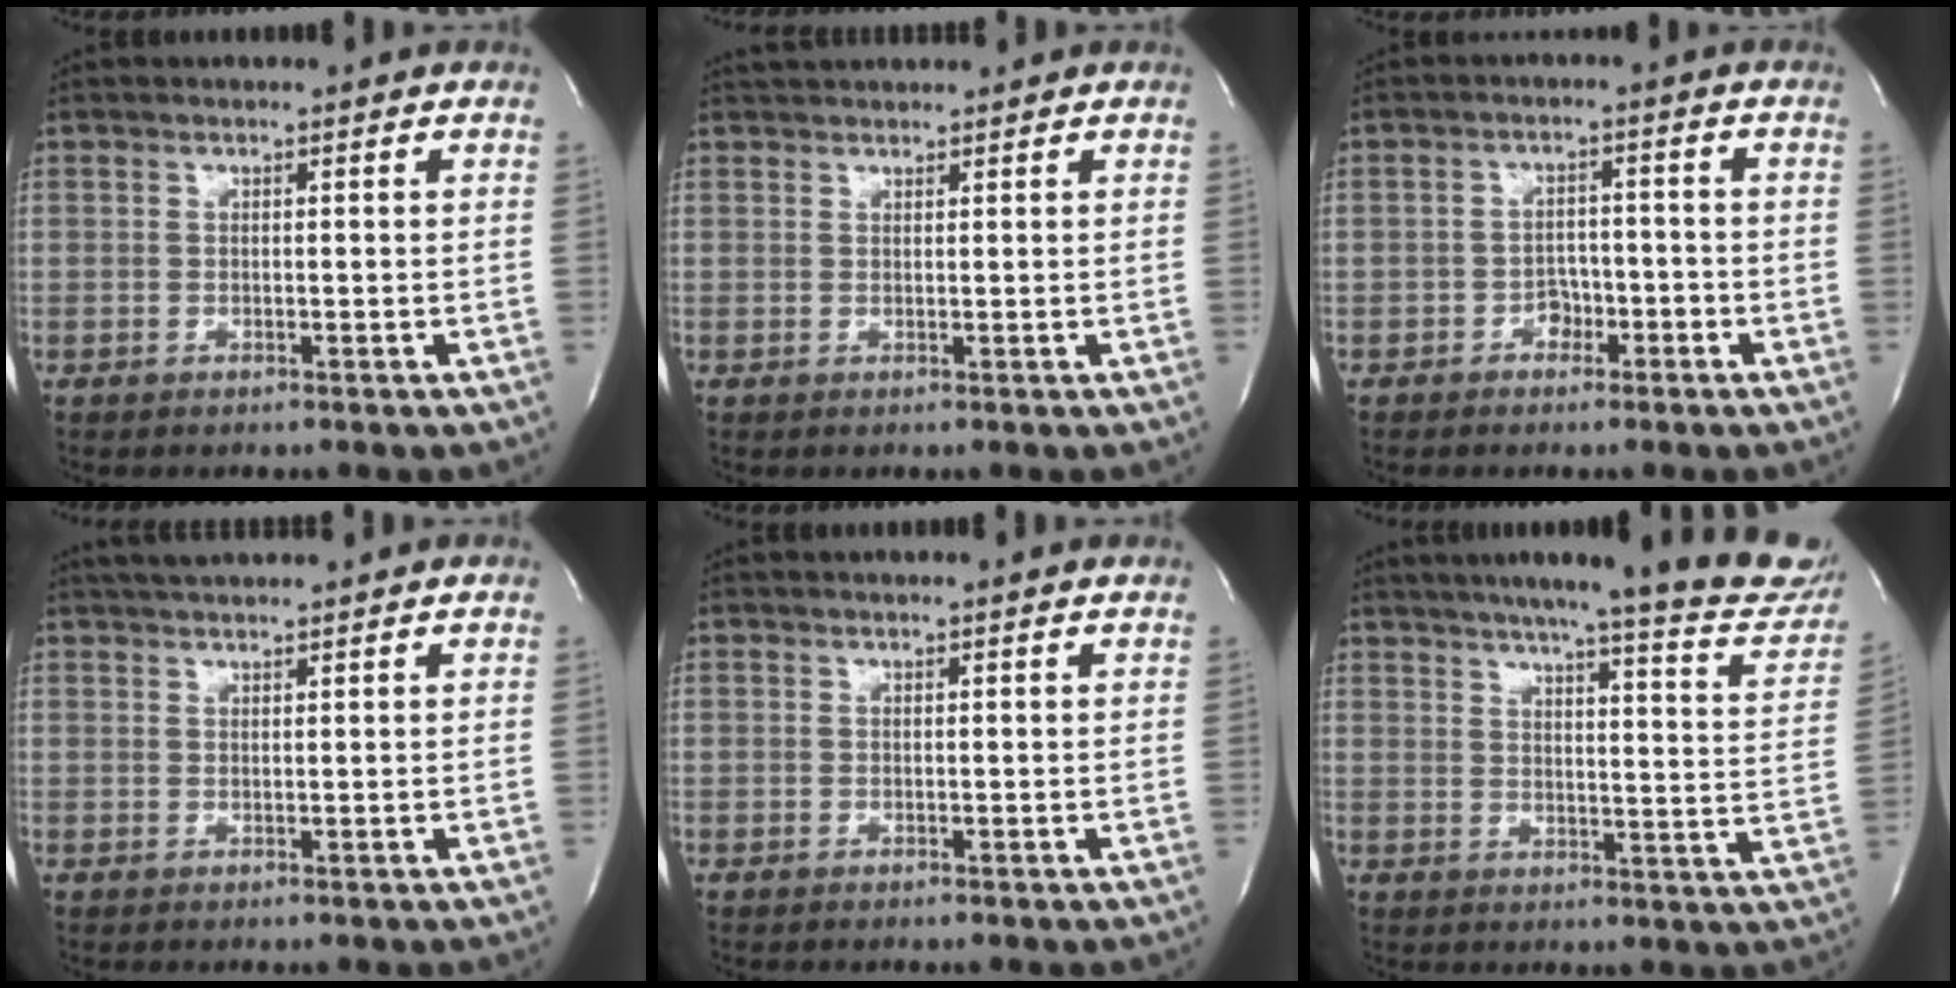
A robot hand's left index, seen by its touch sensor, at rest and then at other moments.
{"total": 2.5, "force": [2.5, 0.2, 0.6], "torque": [-0.009, 0.026, 0.043]}
{"total": 3.2, "force": [-2.2, 2.0, 1.3], "torque": [-0.011, 0.004, -0.036]}
{"total": 3.7, "force": [3.2, -0.3, 1.8], "torque": [-0.028, 0.021, 0.057]}
{"total": 0.5, "force": [0.3, -0.2, 0.3], "torque": [-0.012, 0.003, 0.006]}
{"total": 23.0, "force": [19.6, 2.0, 12.0], "torque": [-0.171, -0.045, 0.230]}